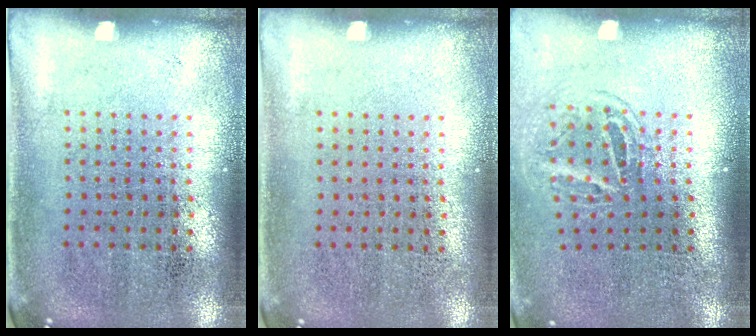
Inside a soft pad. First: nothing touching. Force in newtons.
{"total": 0.0}
{"total": 1.6, "press": 1.0, "slide": 1.3}